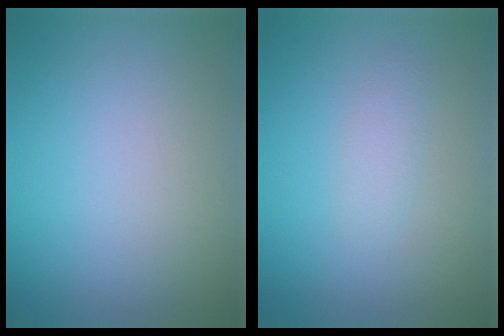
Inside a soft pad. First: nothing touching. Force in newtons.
{"total": 1.2, "press": 1.2, "slide": 0.0}